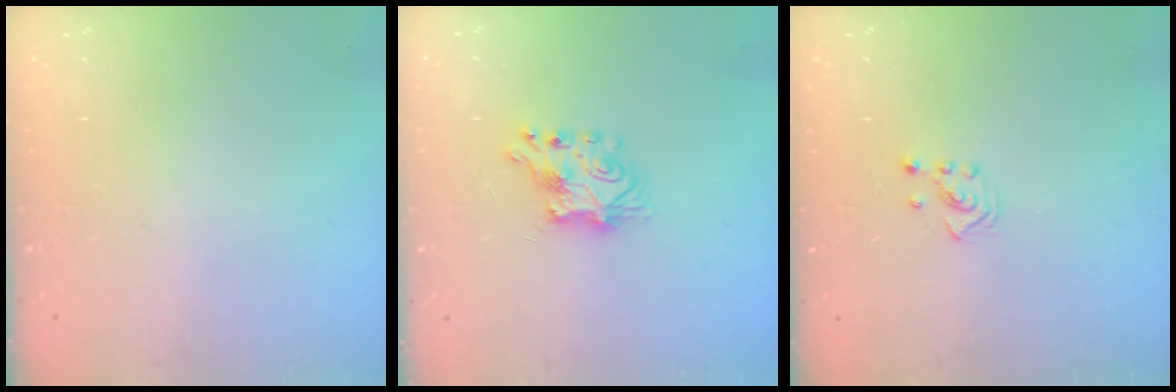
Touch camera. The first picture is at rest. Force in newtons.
{"total": 7.3, "press": 7.2, "slide": 0.6}
{"total": 2.5, "press": 2.4, "slide": 0.8}